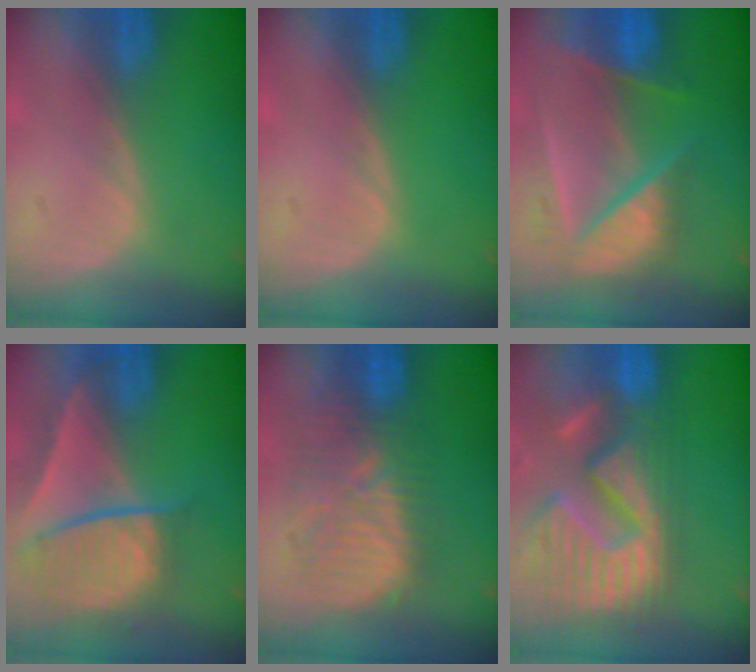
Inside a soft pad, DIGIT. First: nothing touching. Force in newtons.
{"total": 0.0}
{"total": 9.9, "press": 8.3, "slide": 5.4}
{"total": 9.7, "press": 8.3, "slide": 5.1}
{"total": 9.9, "press": 9.8, "slide": 1.5}
{"total": 14.9, "press": 12.4, "slide": 8.2}